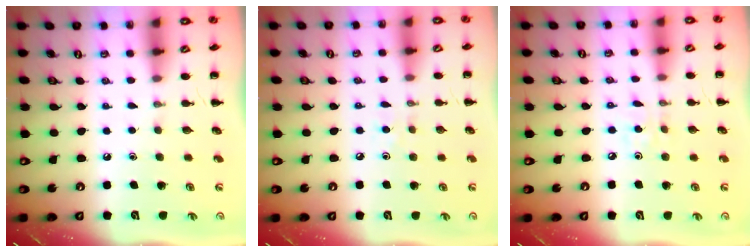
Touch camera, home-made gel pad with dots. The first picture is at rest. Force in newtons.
{"total": 5.3, "press": 5.0, "slide": 1.7}
{"total": 2.4, "press": 2.2, "slide": 0.8}